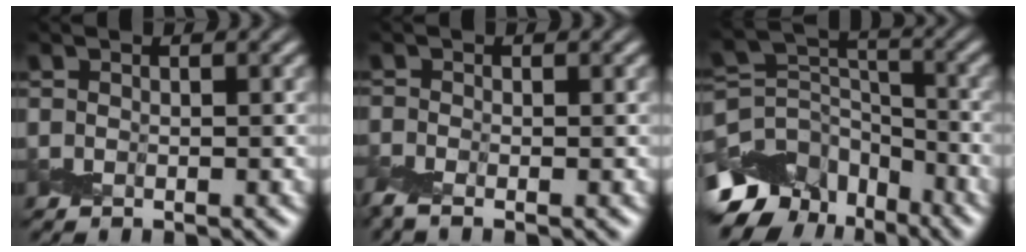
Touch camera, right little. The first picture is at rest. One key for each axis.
{"total": 2.5, "fx": -1.3, "fy": 1.2, "fz": 1.8, "tx": -0.054, "ty": -0.001, "tz": -0.036}
{"total": 10.1, "fx": -6.2, "fy": 6.4, "fz": 4.9, "tx": -0.100, "ty": 0.005, "tz": -0.111}